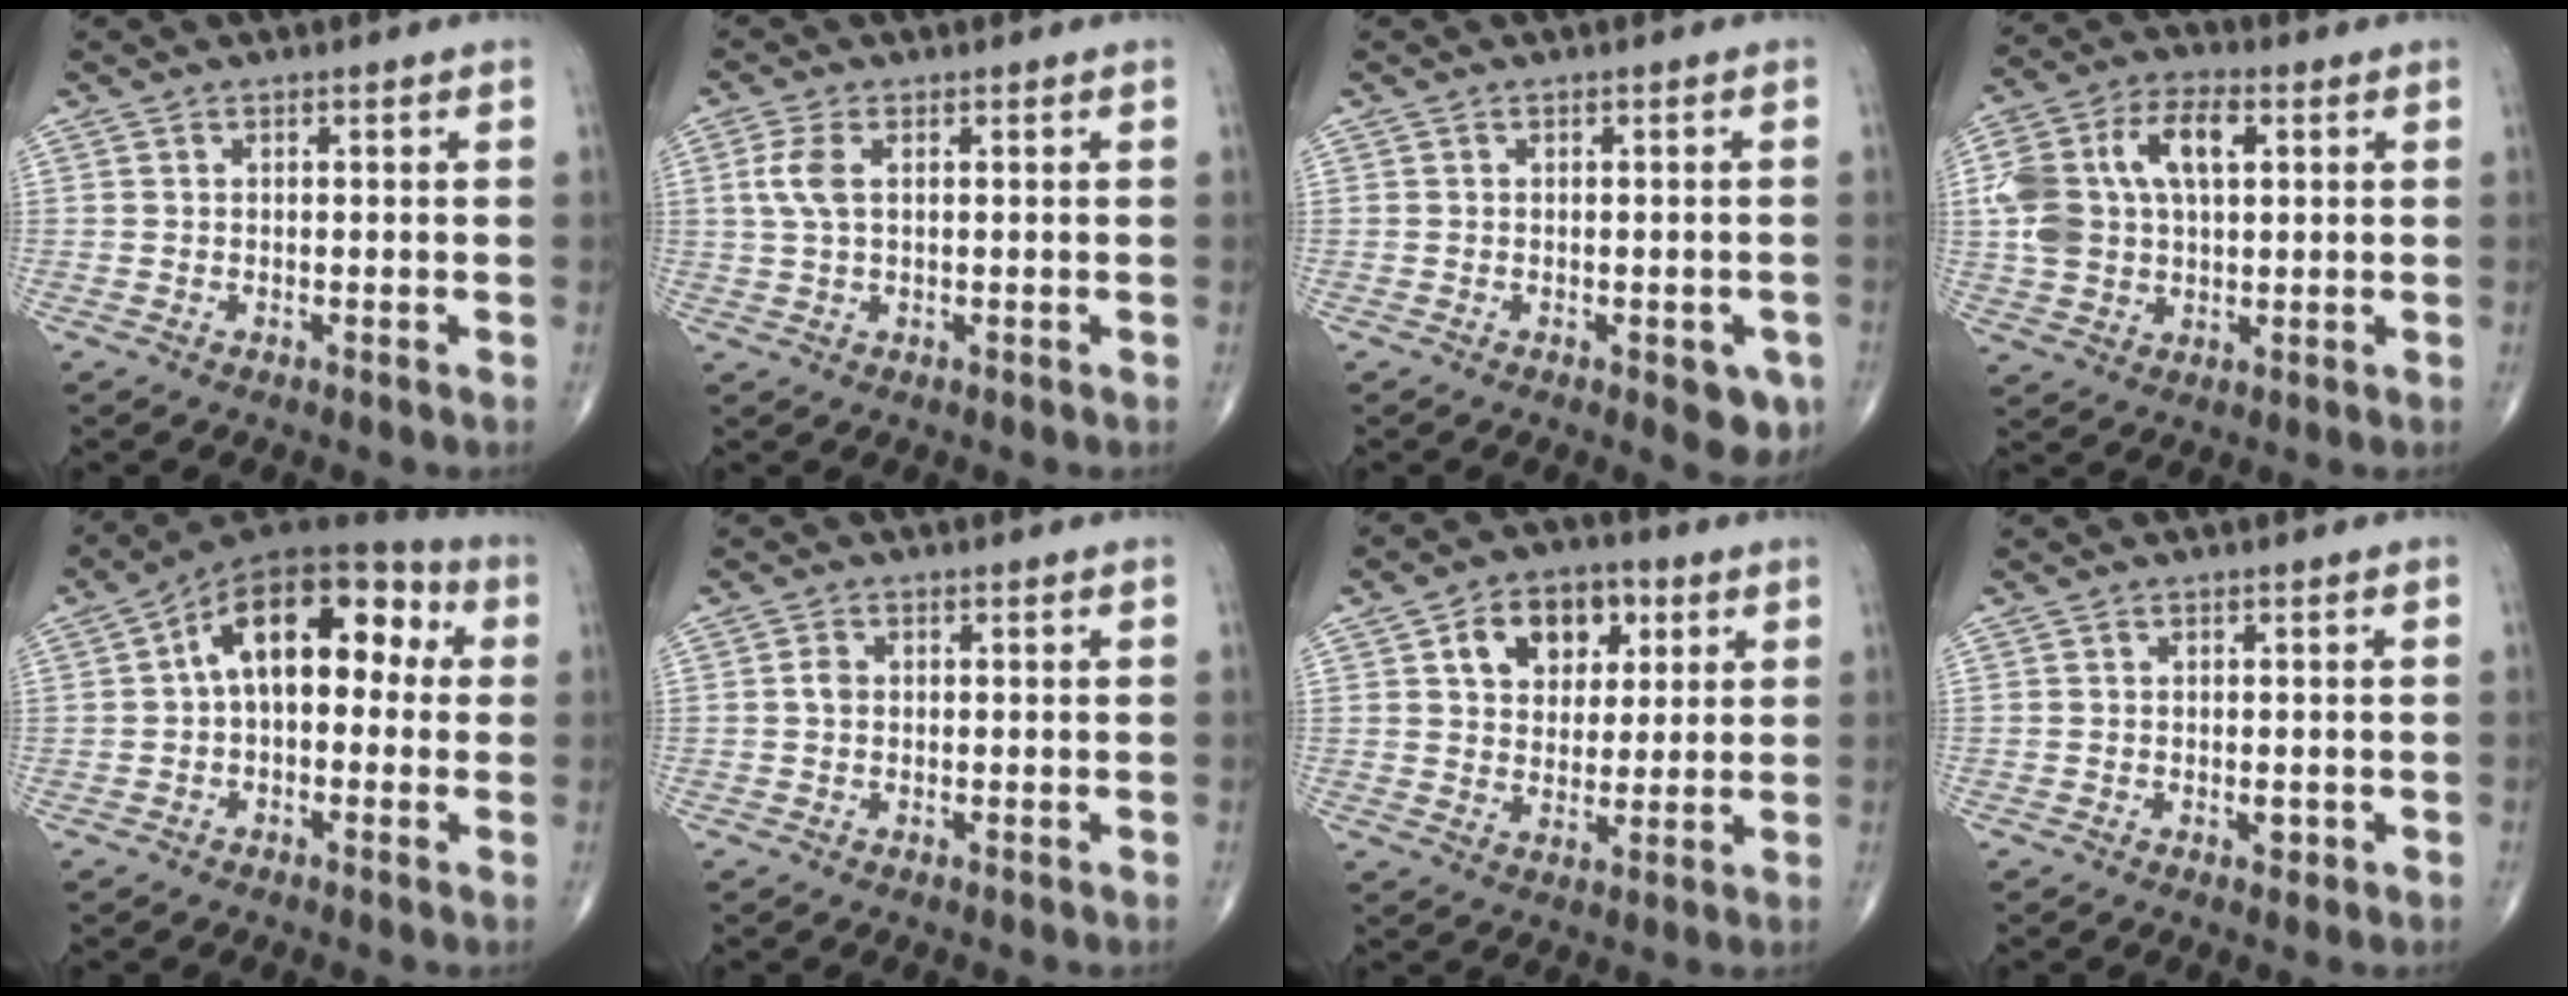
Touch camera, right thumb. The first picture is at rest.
{"total": 4.2, "force": [0.9, 2.0, 3.6], "torque": [-0.095, 0.009, 0.019]}
{"total": 4.4, "force": [-1.8, 1.9, 3.5], "torque": [-0.022, -0.002, -0.017]}
{"total": 15.2, "force": [3.1, 9.2, 11.7], "torque": [-0.222, 0.022, 0.055]}
{"total": 15.9, "force": [2.3, 9.0, 12.9], "torque": [-0.158, 0.051, 0.022]}
{"total": 1.5, "force": [0.0, 1.2, 1.0], "torque": [-0.014, 0.003, -0.003]}
{"total": 11.2, "force": [4.1, 7.9, 6.8], "torque": [-0.063, -0.004, 0.065]}
{"total": 1.4, "force": [-0.4, 0.8, 1.0], "torque": [-0.010, -0.001, -0.006]}